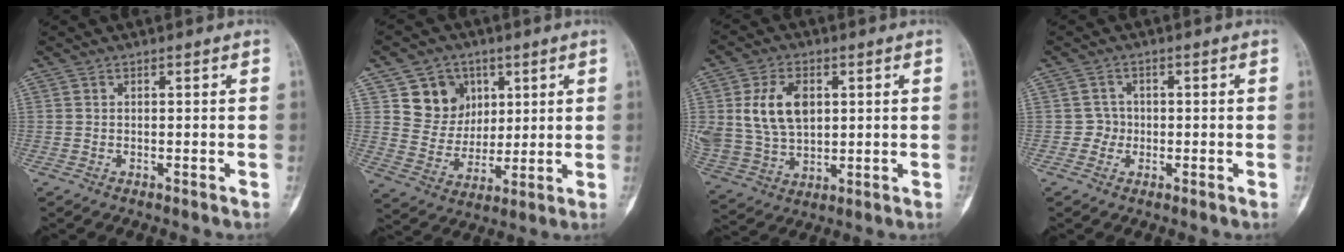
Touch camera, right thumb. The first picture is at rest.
{"total": 10.9, "force": [4.7, 9.3, 3.2], "torque": [-0.013, -0.020, 0.089]}
{"total": 12.8, "force": [3.0, 8.6, 9.1], "torque": [-0.160, -0.005, 0.067]}
{"total": 2.2, "force": [-0.4, 2.2, 0.1], "torque": [0.017, 0.010, -0.015]}